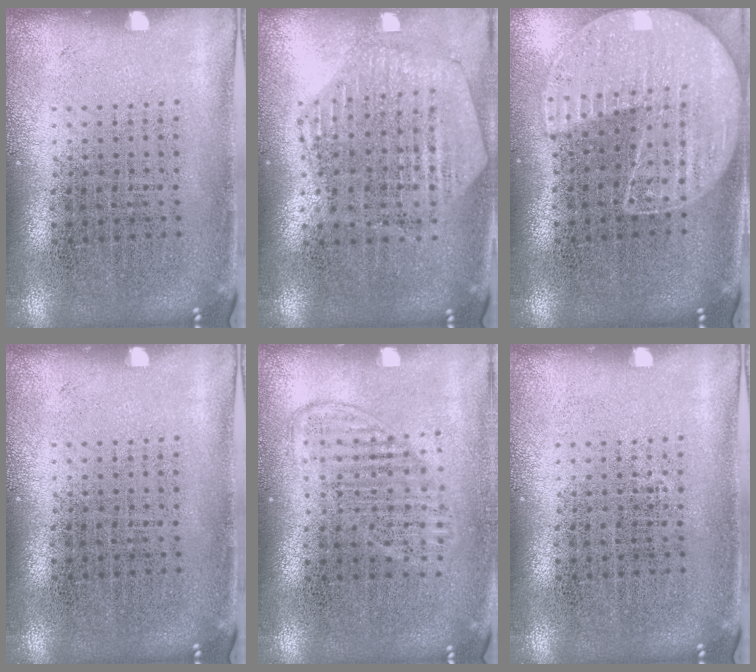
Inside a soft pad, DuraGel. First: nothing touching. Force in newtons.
{"total": 1.2, "press": 1.1, "slide": 0.2}
{"total": 1.5, "press": 1.4, "slide": 0.4}
{"total": 0.0}
{"total": 1.3, "press": 1.2, "slide": 0.6}
{"total": 0.0}